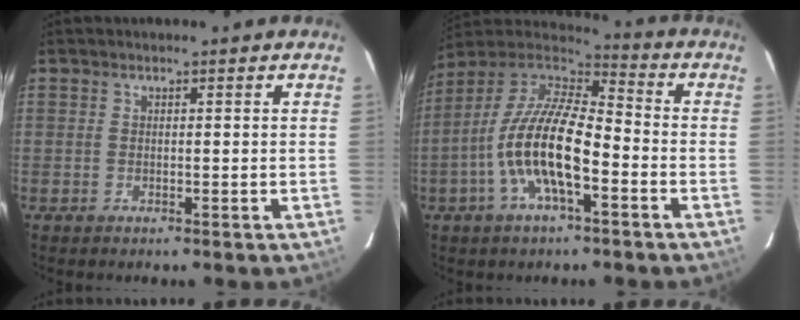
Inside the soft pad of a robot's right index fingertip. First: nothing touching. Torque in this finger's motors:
{"motor_torque": [1.87, -0.27, 1.05, 0.21]}